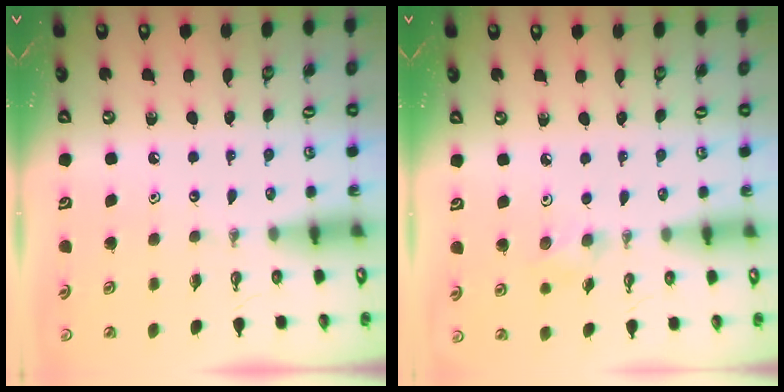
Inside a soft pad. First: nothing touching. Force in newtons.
{"total": 5.6, "press": 5.2, "slide": 1.9}